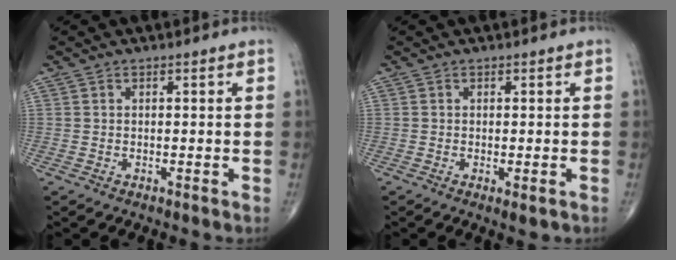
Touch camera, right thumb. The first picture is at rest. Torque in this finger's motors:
{"motor_torque": [0.10, -0.11, -0.23, -0.33, -0.03]}